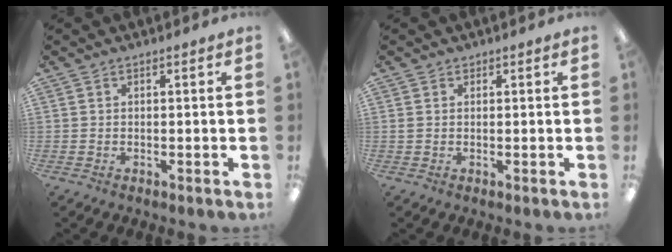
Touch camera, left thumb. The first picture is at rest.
{"total": 0.9, "force": [0.4, 0.7, 0.4], "torque": [-0.009, 0.004, 0.007]}